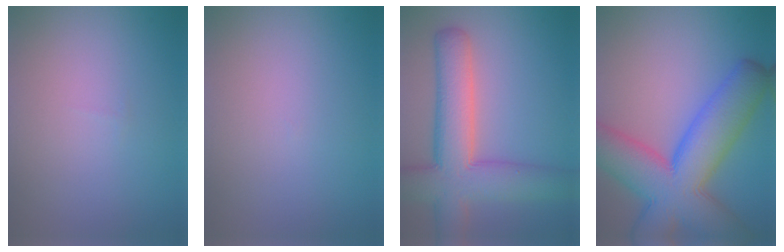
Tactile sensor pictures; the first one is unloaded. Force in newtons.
{"total": 0.0}
{"total": 9.4, "press": 9.4, "slide": 0.4}
{"total": 12.5, "press": 12.4, "slide": 0.5}